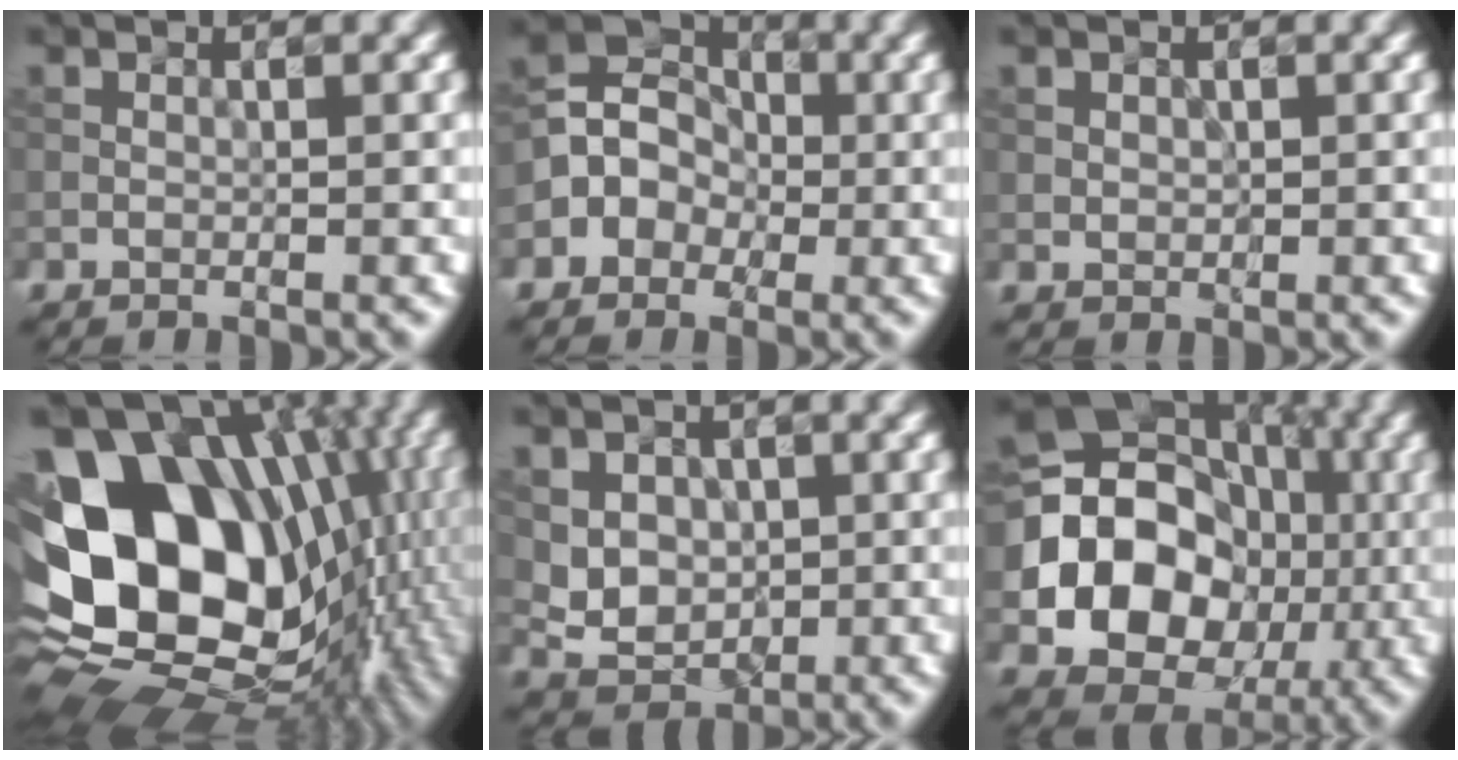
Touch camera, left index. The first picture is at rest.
{"total": 3.6, "force": [-0.8, 3.2, 1.4], "torque": [-0.006, 0.016, -0.026]}
{"total": 0.7, "force": [0.4, 0.6, 0.2], "torque": [-0.004, 0.001, 0.009]}
{"total": 19.2, "force": [1.5, 13.5, 13.5], "torque": [-0.224, -0.011, 0.054]}
{"total": 4.2, "force": [0.9, 3.5, 2.2], "torque": [-0.042, -0.002, 0.019]}
{"total": 13.2, "force": [-1.3, 11.0, 7.1], "torque": [-0.119, 0.000, -0.046]}